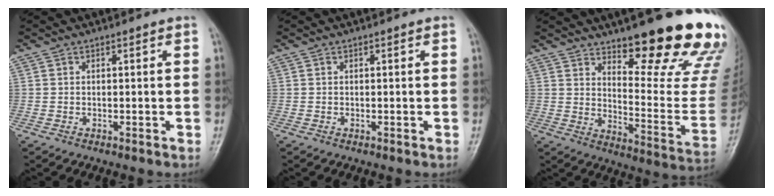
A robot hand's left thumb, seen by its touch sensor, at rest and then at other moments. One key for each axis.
{"total": 0.0}
{"total": 21.6, "fx": 15.5, "fy": 5.0, "fz": 14.2, "tx": -0.150, "ty": -0.127, "tz": 0.215}